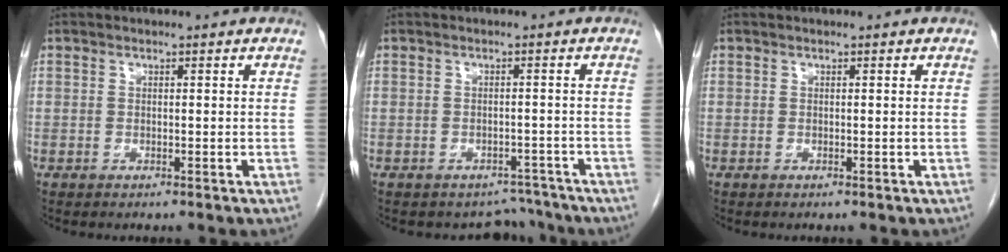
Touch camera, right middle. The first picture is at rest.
{"total": 3.9, "force": [-3.5, 1.7, -0.7], "torque": [0.015, 0.014, -0.043]}
{"total": 0.0}